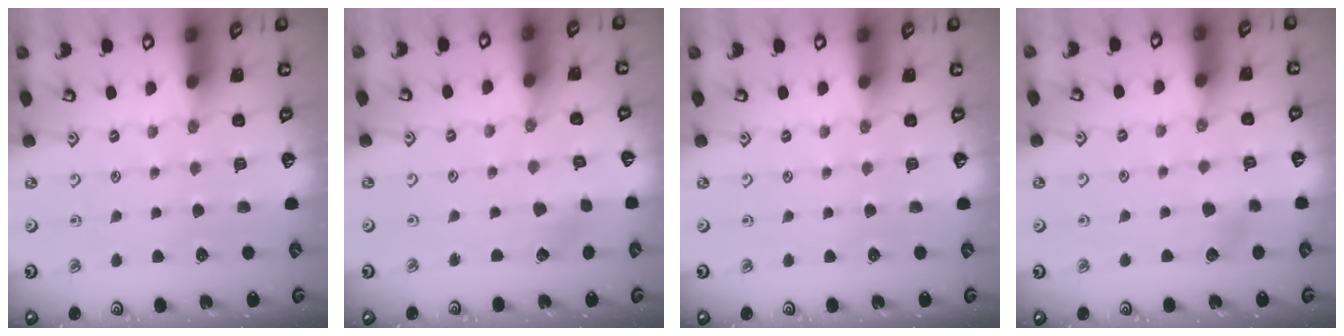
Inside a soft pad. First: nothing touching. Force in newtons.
{"total": 1.8, "press": 1.8, "slide": 0.1}
{"total": 0.0}
{"total": 3.6, "press": 3.6, "slide": 0.7}